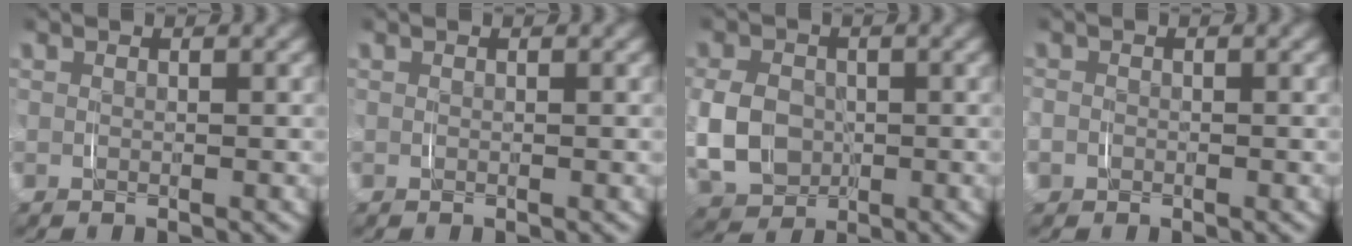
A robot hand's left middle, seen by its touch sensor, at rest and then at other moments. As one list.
[{"total": 0.0}, {"total": 6.2, "force": [-0.4, 5.2, 3.5], "torque": [-0.085, -0.011, -0.003]}, {"total": 1.9, "force": [-0.4, 1.8, 0.4], "torque": [-0.023, -0.003, -0.011]}]